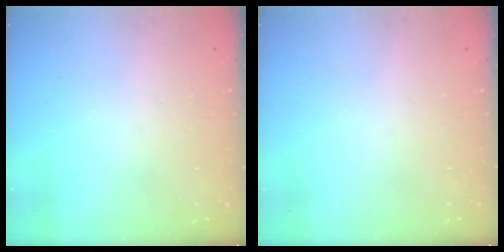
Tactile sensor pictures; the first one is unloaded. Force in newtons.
{"total": 0.0}